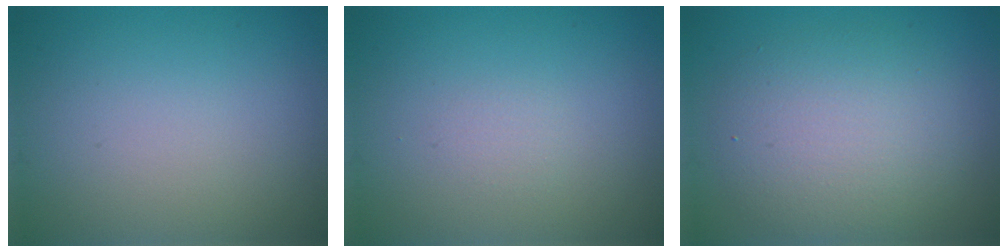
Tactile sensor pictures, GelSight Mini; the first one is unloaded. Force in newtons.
{"total": 0.6, "press": 0.6, "slide": 0.1}
{"total": 5.4, "press": 5.4, "slide": 0.1}